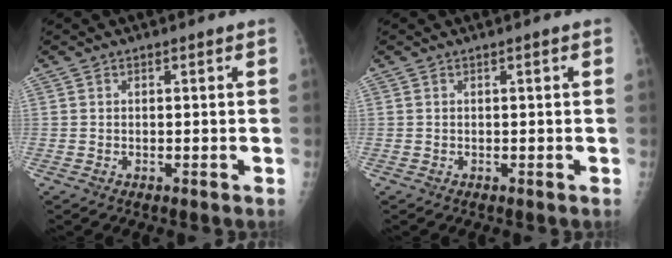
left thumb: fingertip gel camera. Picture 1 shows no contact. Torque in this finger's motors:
{"motor_torque": [-0.37, -0.12, -0.21, 0.02, 0.00]}